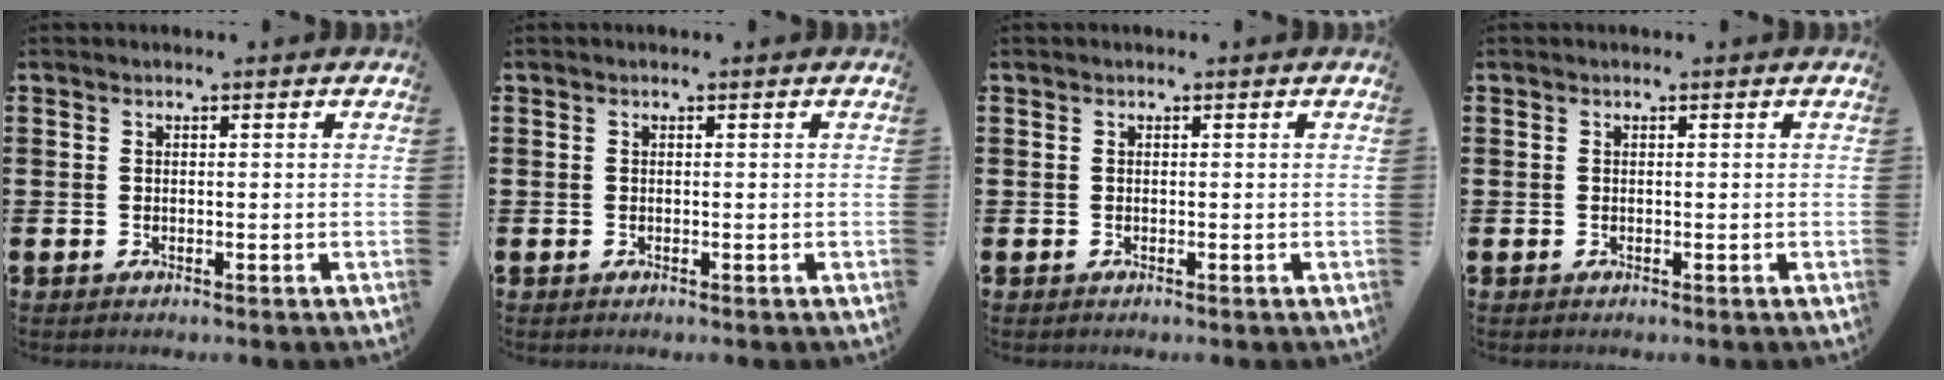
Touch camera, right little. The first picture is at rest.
{"total": 0.0}
{"total": 0.0}
{"total": 0.0}